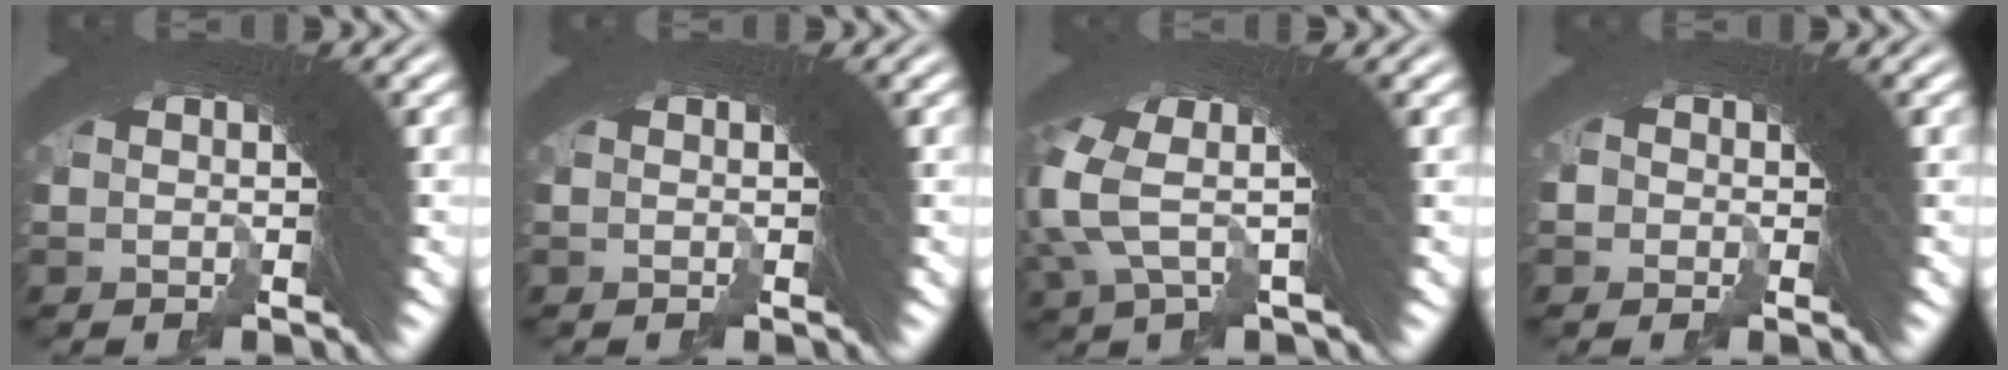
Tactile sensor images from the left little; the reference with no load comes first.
{"total": 0.0}
{"total": 8.2, "force": [2.9, 4.2, 6.5], "torque": [-0.133, 0.016, 0.034]}
{"total": 1.2, "force": [-0.8, 0.8, -0.3], "torque": [0.017, 0.010, -0.021]}